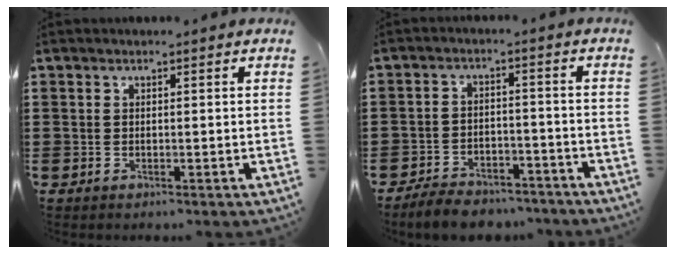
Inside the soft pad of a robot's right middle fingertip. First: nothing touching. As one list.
[{"total": 5.3, "force": [-5.2, 0.8, 0.9], "torque": [-0.020, 0.007, -0.103]}]